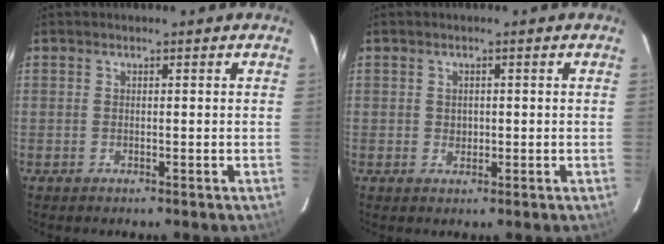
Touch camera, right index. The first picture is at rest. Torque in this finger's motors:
{"motor_torque": [-0.05, 0.01, -0.01, 0.00]}